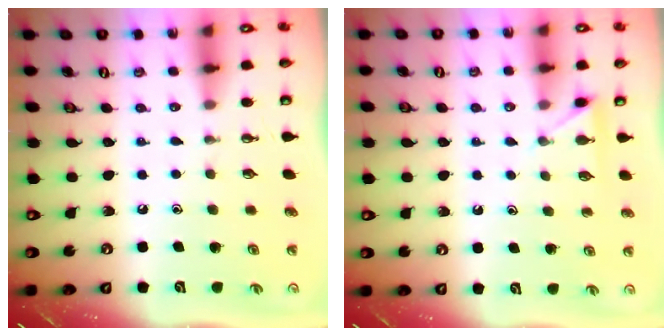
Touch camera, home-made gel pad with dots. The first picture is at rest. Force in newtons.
{"total": 3.5, "press": 3.5, "slide": 0.4}